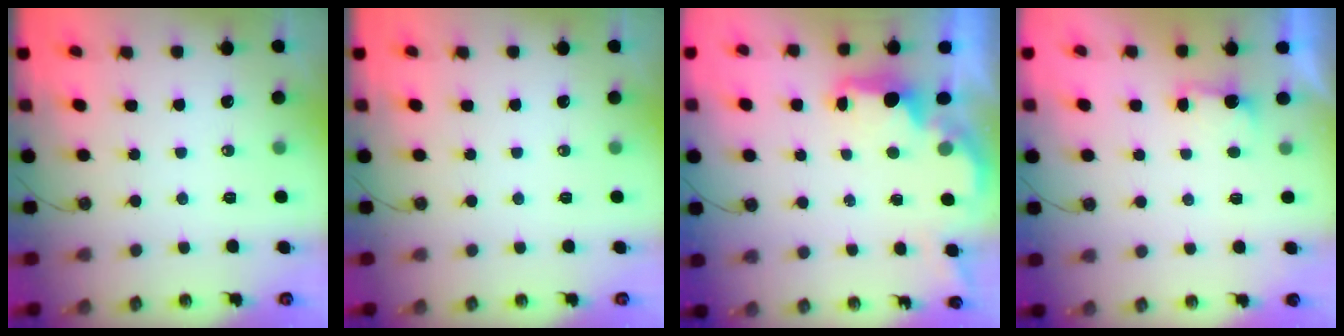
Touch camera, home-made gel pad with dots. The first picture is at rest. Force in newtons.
{"total": 0.0}
{"total": 2.2, "press": 2.0, "slide": 0.8}
{"total": 2.1, "press": 1.9, "slide": 0.9}